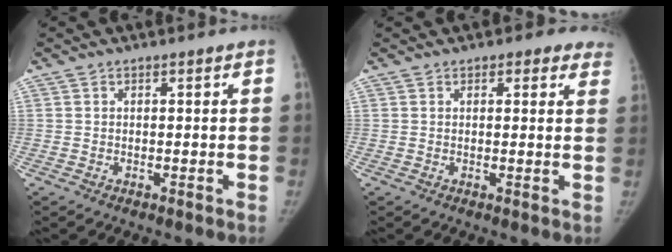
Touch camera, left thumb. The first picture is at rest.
{"total": 5.6, "force": [4.3, 2.9, 2.1], "torque": [0.021, -0.010, 0.035]}